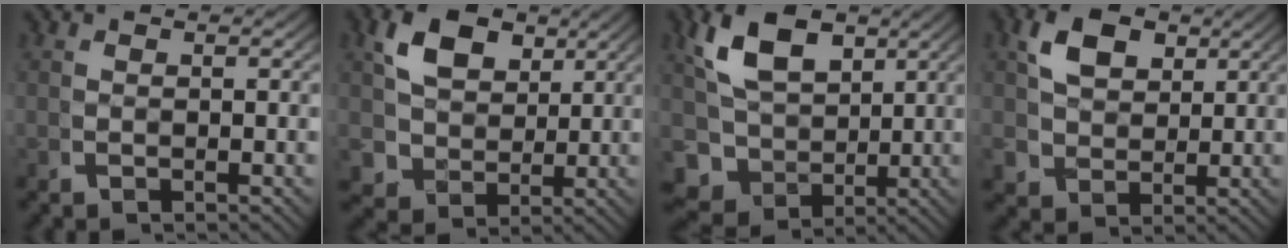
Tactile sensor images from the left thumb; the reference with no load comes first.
{"total": 6.4, "force": [1.8, 5.4, 2.8], "torque": [-0.076, -0.029, 0.041]}
{"total": 10.2, "force": [-0.4, 8.8, 5.2], "torque": [-0.128, -0.054, 0.013]}
{"total": 3.7, "force": [1.7, 2.9, 1.4], "torque": [-0.033, -0.009, 0.040]}